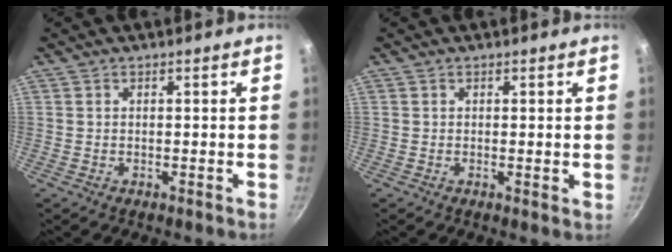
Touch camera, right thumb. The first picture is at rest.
{"total": 1.0, "force": [0.2, 0.2, 0.9], "torque": [-0.013, -0.003, 0.000]}